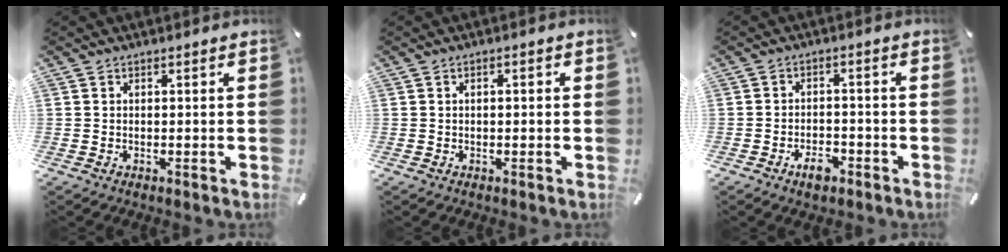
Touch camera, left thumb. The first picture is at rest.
{"total": 1.2, "force": [-0.3, 0.5, 1.0], "torque": [-0.017, 0.002, -0.007]}
{"total": 4.6, "force": [-3.0, 2.3, 2.6], "torque": [-0.046, 0.013, -0.053]}